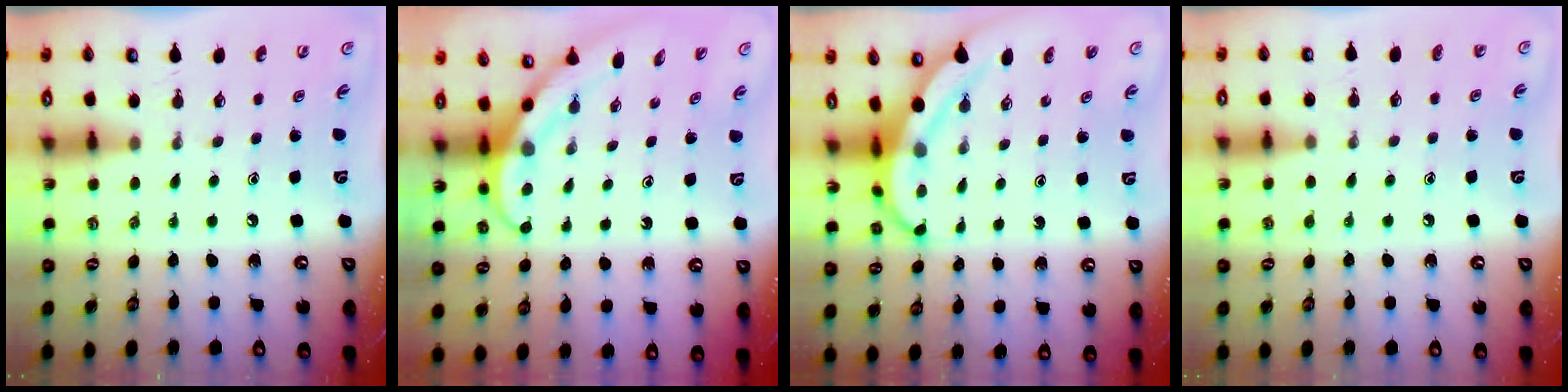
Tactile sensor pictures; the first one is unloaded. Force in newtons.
{"total": 4.0, "press": 3.9, "slide": 0.3}
{"total": 5.2, "press": 5.2, "slide": 0.8}
{"total": 4.0, "press": 4.0, "slide": 0.5}